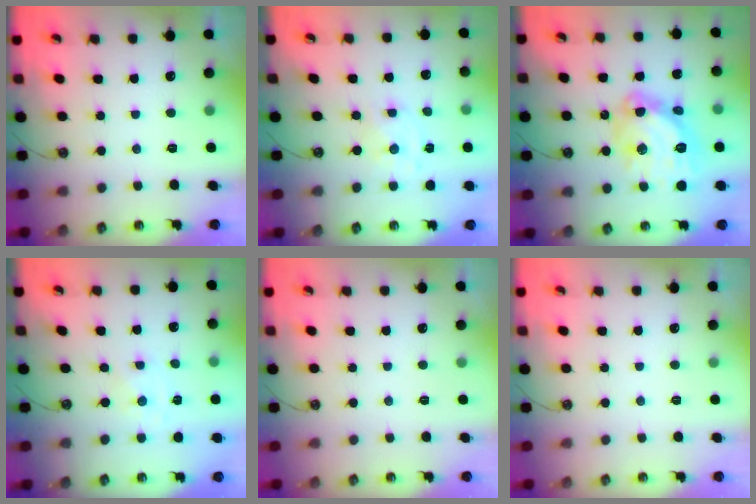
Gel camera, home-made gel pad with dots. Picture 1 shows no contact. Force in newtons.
{"total": 1.6, "press": 1.6, "slide": 0.3}
{"total": 17.2, "press": 17.1, "slide": 1.7}
{"total": 0.0}
{"total": 0.0}
{"total": 0.0}